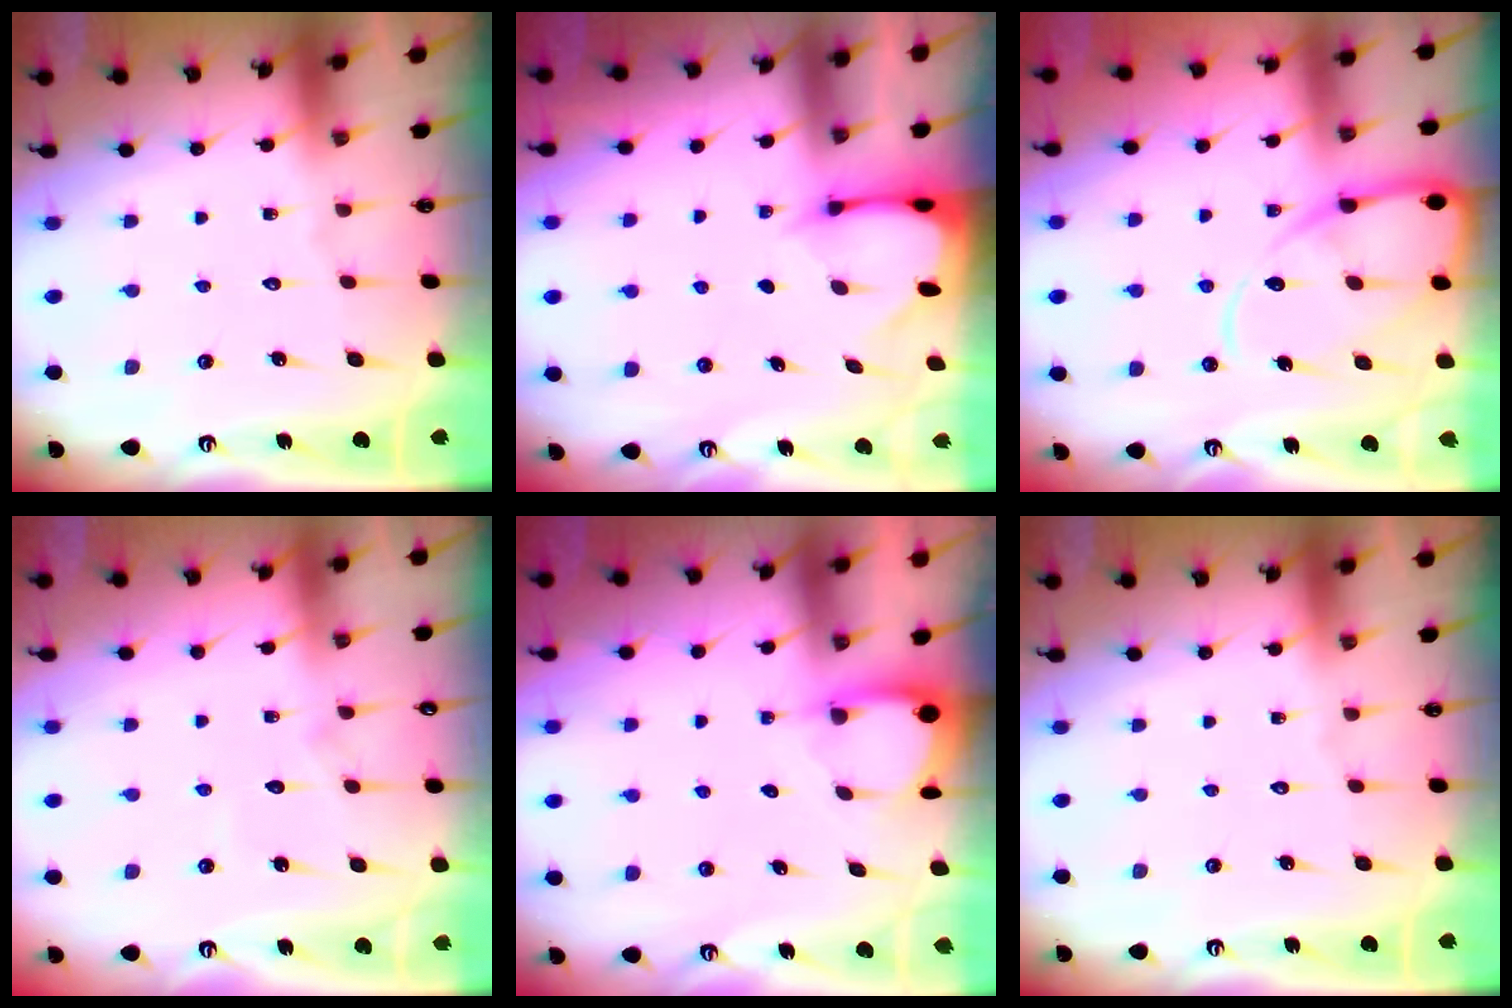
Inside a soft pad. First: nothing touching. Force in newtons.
{"total": 2.5, "press": 2.5, "slide": 0.3}
{"total": 11.8, "press": 11.7, "slide": 1.2}
{"total": 5.7, "press": 5.7, "slide": 0.6}
{"total": 3.9, "press": 3.9, "slide": 0.4}
{"total": 0.0}